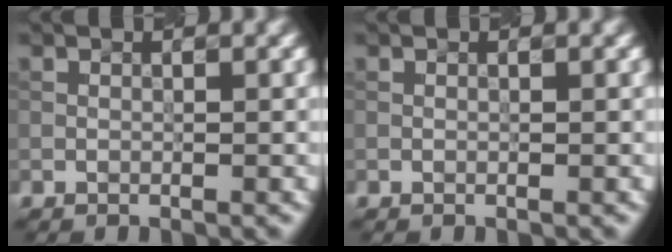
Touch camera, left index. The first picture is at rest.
{"total": 0.0}